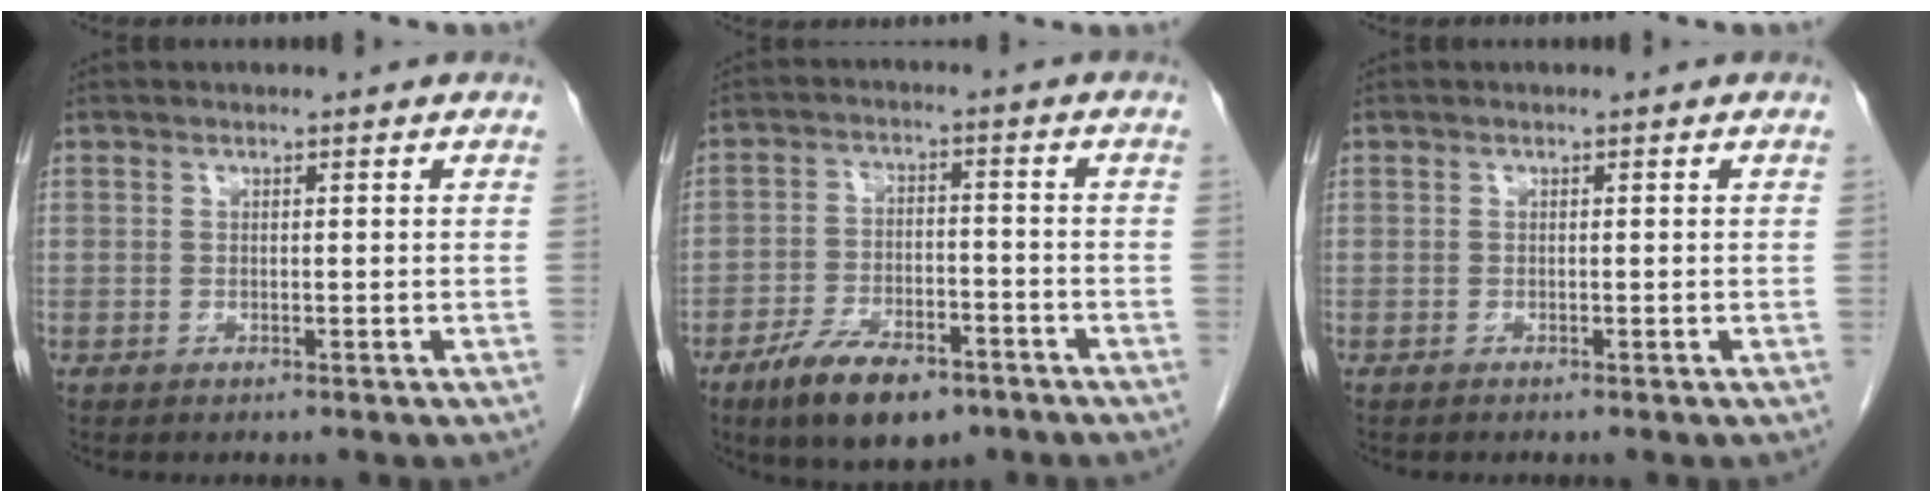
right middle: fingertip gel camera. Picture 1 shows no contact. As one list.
[{"total": 10.3, "force": [-6.9, 4.1, 6.5], "torque": [-0.113, -0.007, -0.115]}, {"total": 0.0}]